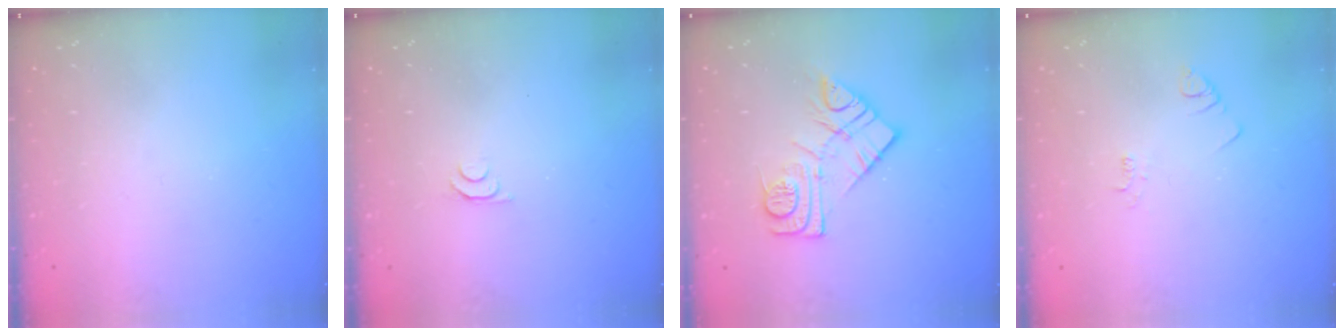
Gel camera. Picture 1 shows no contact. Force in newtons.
{"total": 4.6, "press": 4.5, "slide": 0.7}
{"total": 11.6, "press": 11.6, "slide": 0.6}
{"total": 2.1, "press": 2.1, "slide": 0.4}